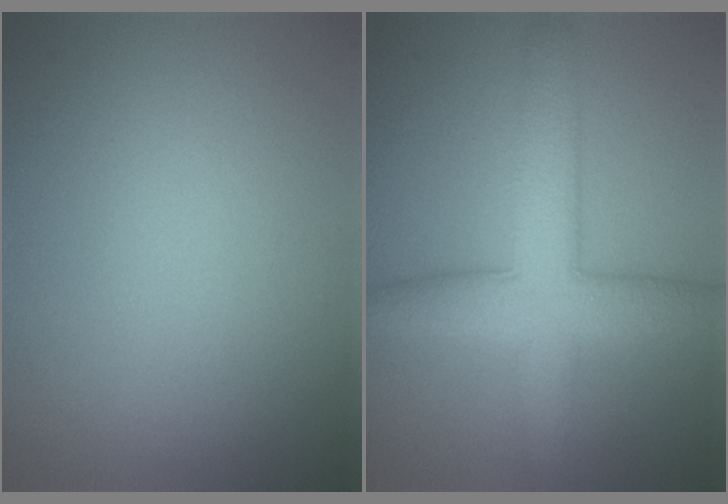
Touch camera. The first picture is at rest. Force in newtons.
{"total": 6.1, "press": 6.1, "slide": 0.2}